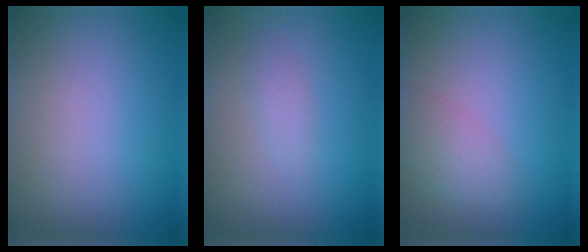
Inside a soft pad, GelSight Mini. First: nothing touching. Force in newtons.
{"total": 1.1, "press": 1.1, "slide": 0.1}
{"total": 2.6, "press": 2.6, "slide": 0.1}